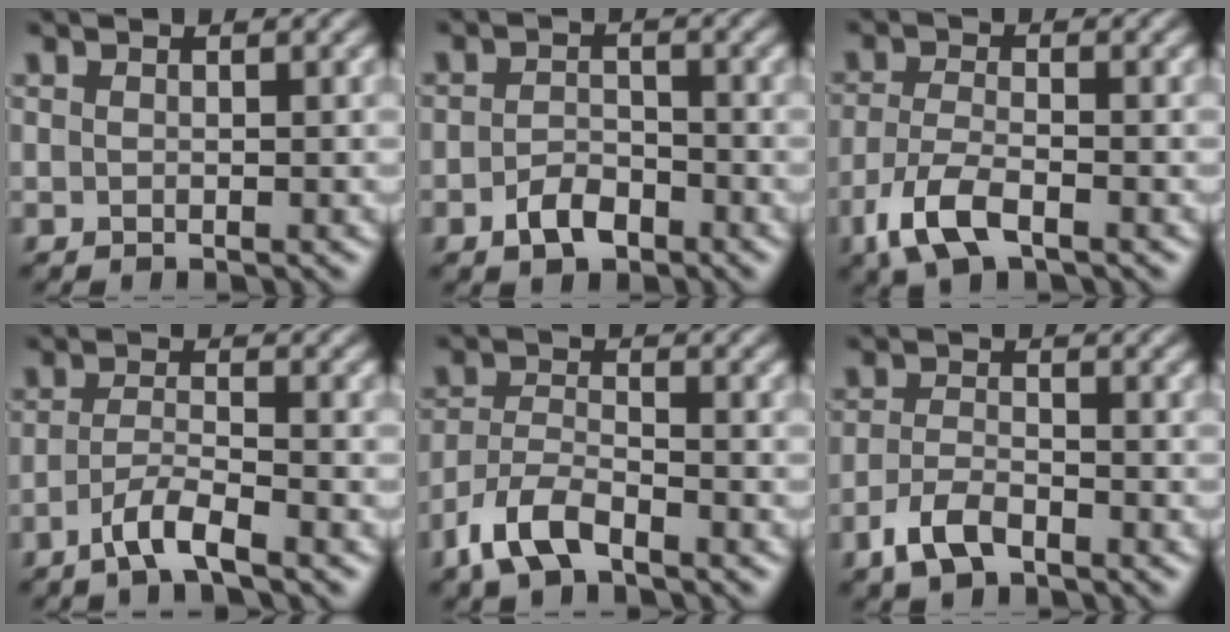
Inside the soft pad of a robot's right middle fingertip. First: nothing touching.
{"total": 2.7, "force": [-1.5, 1.6, 1.6], "torque": [-0.028, 0.004, -0.030]}
{"total": 4.6, "force": [-2.7, 1.8, 3.3], "torque": [-0.077, -0.007, -0.060]}
{"total": 3.3, "force": [-2.2, 0.5, 2.5], "torque": [-0.048, 0.003, -0.050]}
{"total": 4.6, "force": [-3.1, 1.8, 2.8], "torque": [-0.058, -0.002, -0.070]}
{"total": 3.2, "force": [-2.1, 1.4, 2.0], "torque": [-0.043, 0.002, -0.047]}